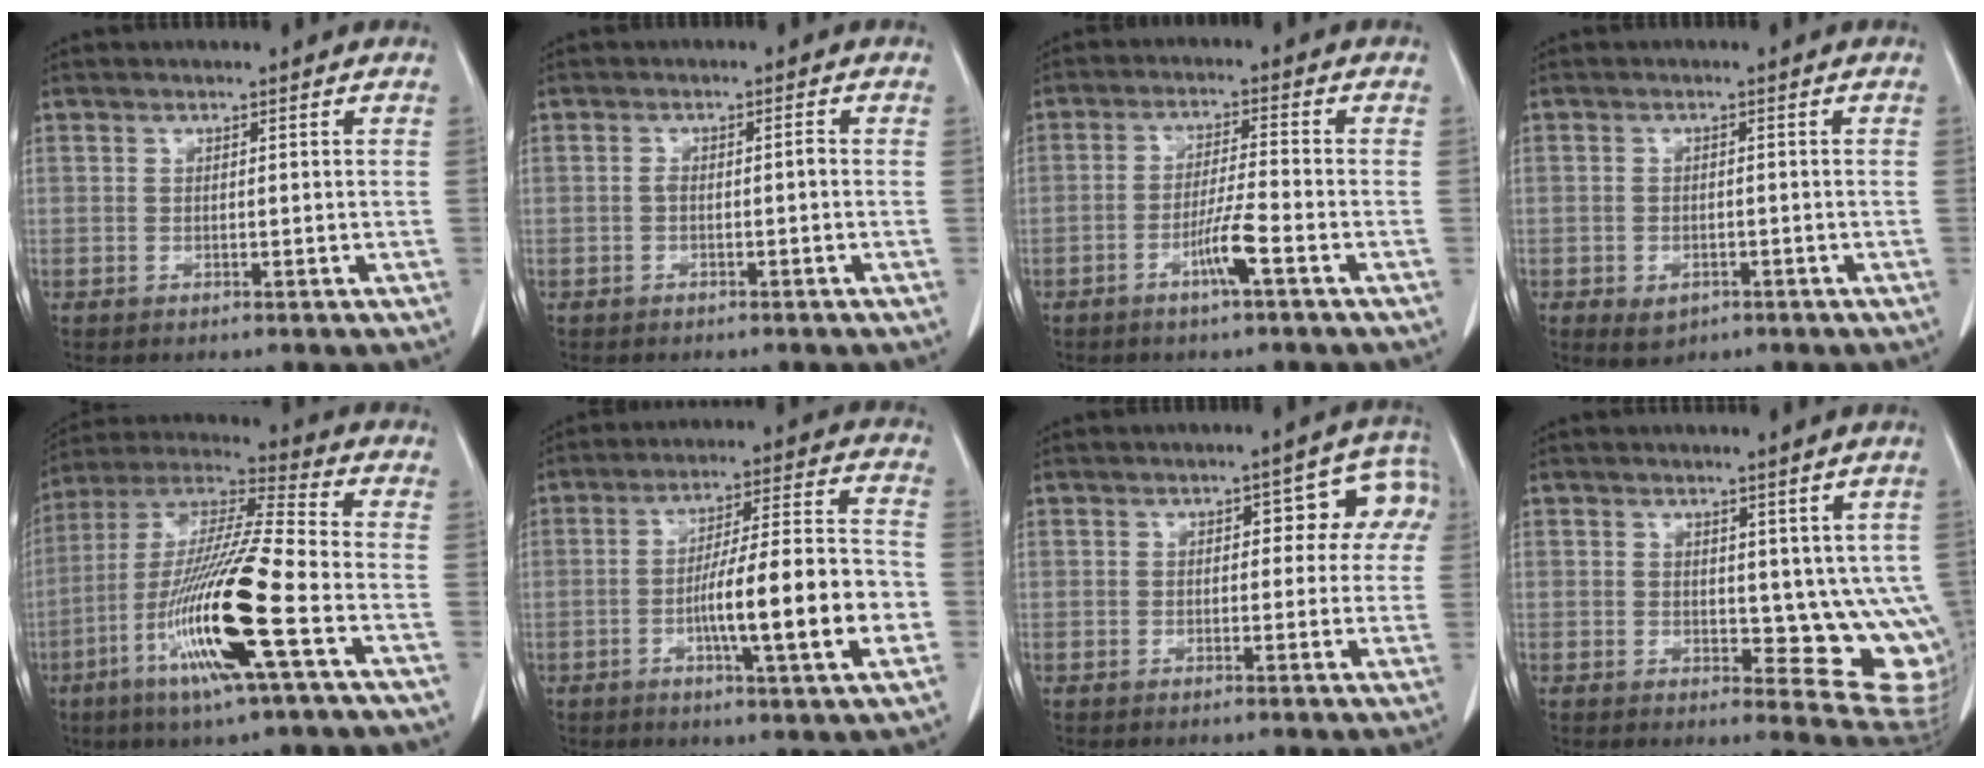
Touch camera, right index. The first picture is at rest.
{"total": 1.4, "force": [-0.4, 0.3, 1.3], "torque": [-0.020, 0.003, -0.008]}
{"total": 5.2, "force": [-2.6, -0.4, 4.5], "torque": [-0.087, -0.006, -0.050]}
{"total": 3.0, "force": [-1.5, 2.1, 1.5], "torque": [-0.019, 0.000, -0.011]}
{"total": 18.2, "force": [-6.6, 0.1, 17.0], "torque": [-0.346, -0.020, -0.129]}
{"total": 15.2, "force": [-3.8, 0.9, 14.6], "torque": [-0.236, 0.007, -0.060]}
{"total": 6.3, "force": [1.5, 3.7, 4.9], "torque": [-0.037, 0.037, 0.012]}
{"total": 9.7, "force": [1.6, 4.8, 8.2], "torque": [-0.071, -0.017, 0.028]}